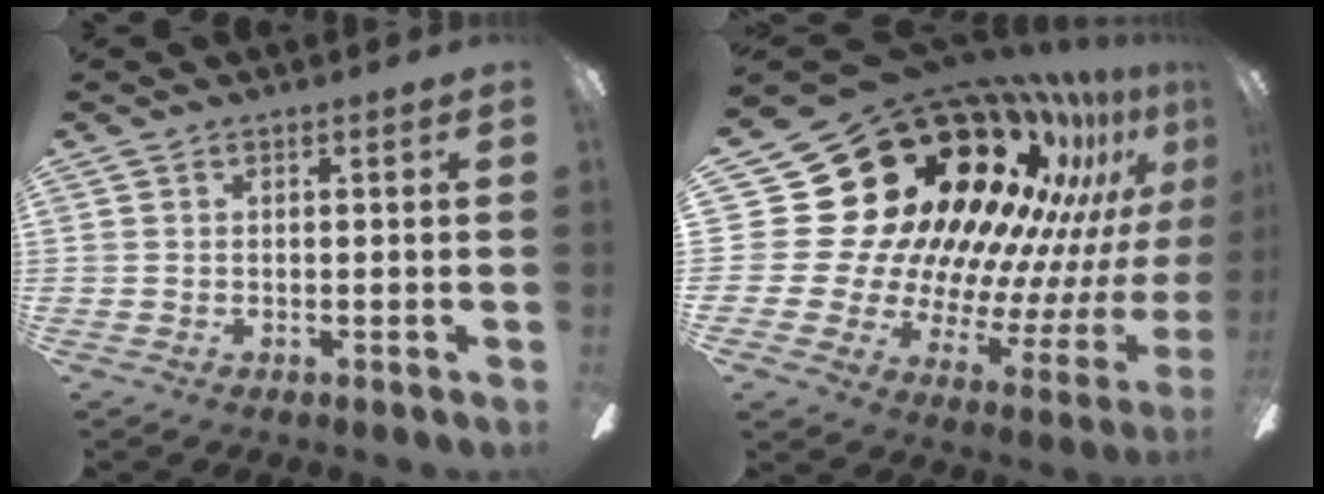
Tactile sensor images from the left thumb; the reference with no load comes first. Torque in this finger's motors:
{"motor_torque": [0.99, 1.91, 1.54, -1.20, 0.19]}